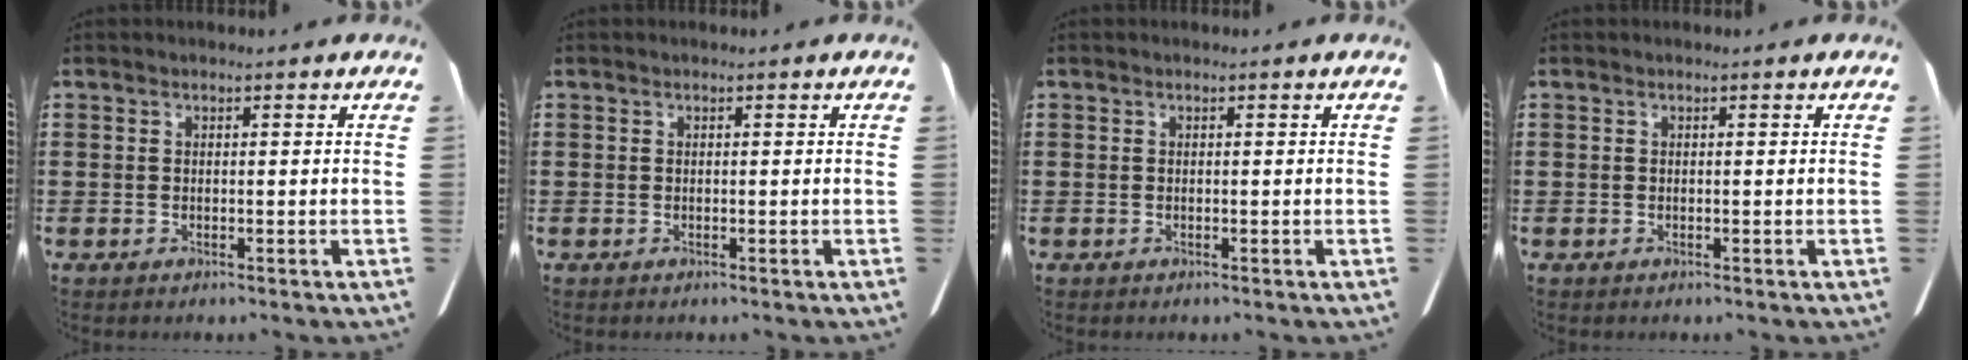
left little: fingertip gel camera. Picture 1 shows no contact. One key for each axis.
{"total": 0.0}
{"total": 0.0}
{"total": 0.0}